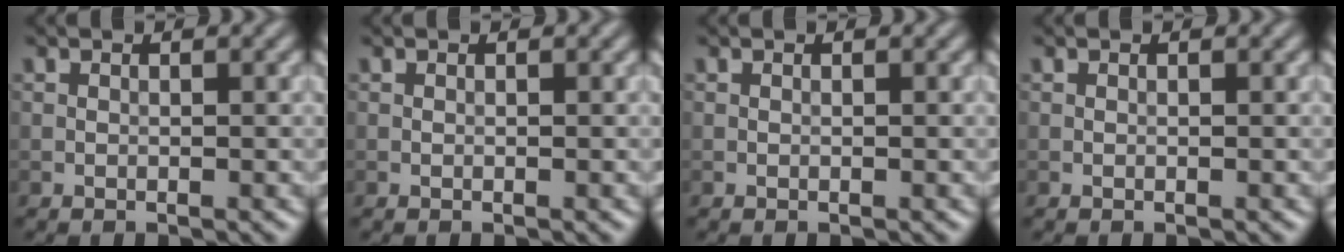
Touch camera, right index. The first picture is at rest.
{"total": 0.0}
{"total": 0.0}
{"total": 0.0}